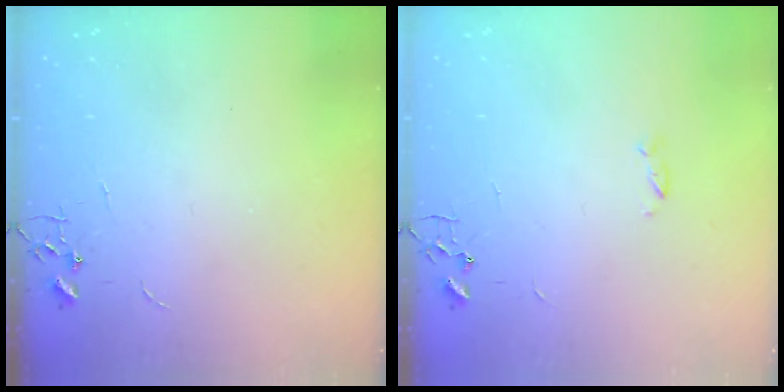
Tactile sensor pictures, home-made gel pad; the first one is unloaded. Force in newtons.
{"total": 2.4, "press": 2.4, "slide": 0.5}